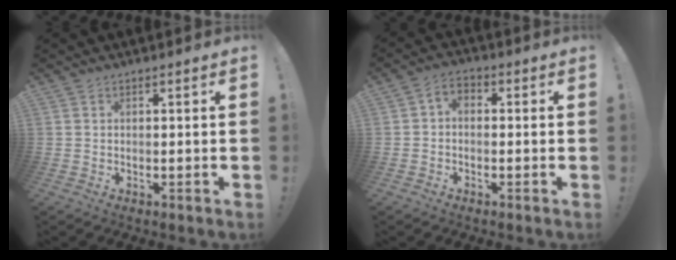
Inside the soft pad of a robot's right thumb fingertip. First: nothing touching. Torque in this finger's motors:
{"motor_torque": [0.03, 0.21, 0.18, -0.19, -0.01]}